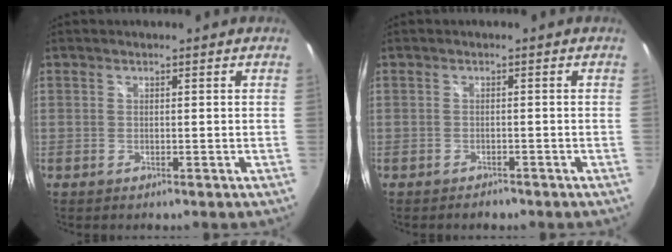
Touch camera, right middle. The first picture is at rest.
{"total": 1.5, "force": [-1.4, 0.1, 0.4], "torque": [-0.009, -0.008, -0.023]}